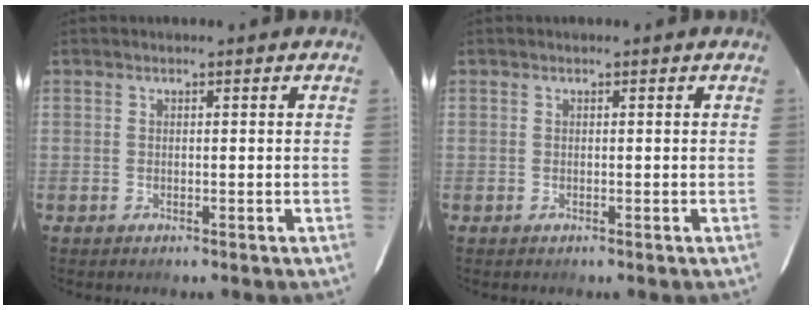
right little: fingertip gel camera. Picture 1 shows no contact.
{"total": 0.0}